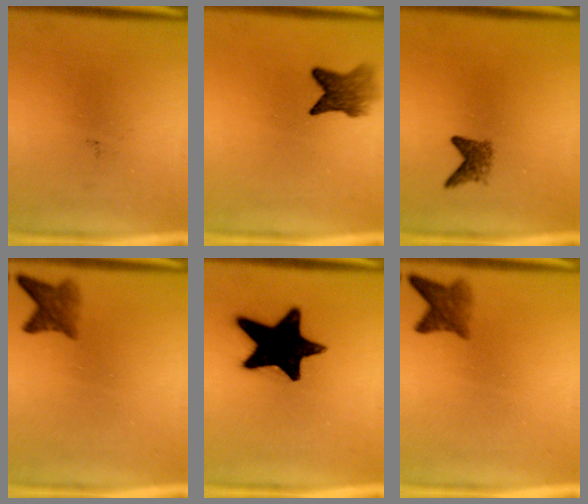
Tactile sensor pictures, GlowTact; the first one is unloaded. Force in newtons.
{"total": 4.7}
{"total": 2.2}
{"total": 3.4}
{"total": 18.1}
{"total": 3.4}